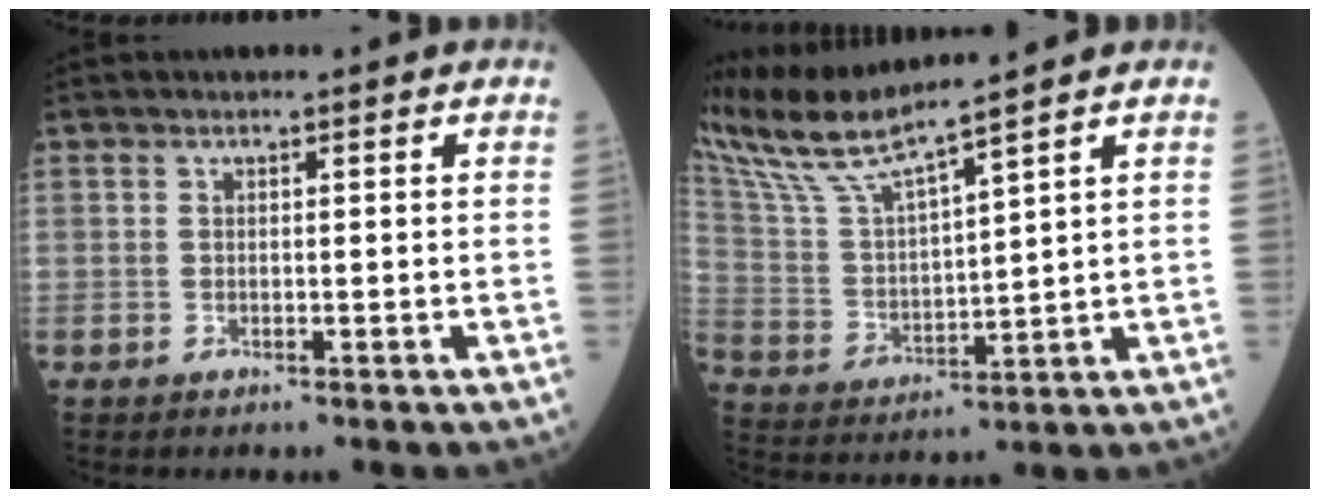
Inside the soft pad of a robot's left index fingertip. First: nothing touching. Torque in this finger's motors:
{"motor_torque": [0.74, -1.00, 0.19, 0.07]}